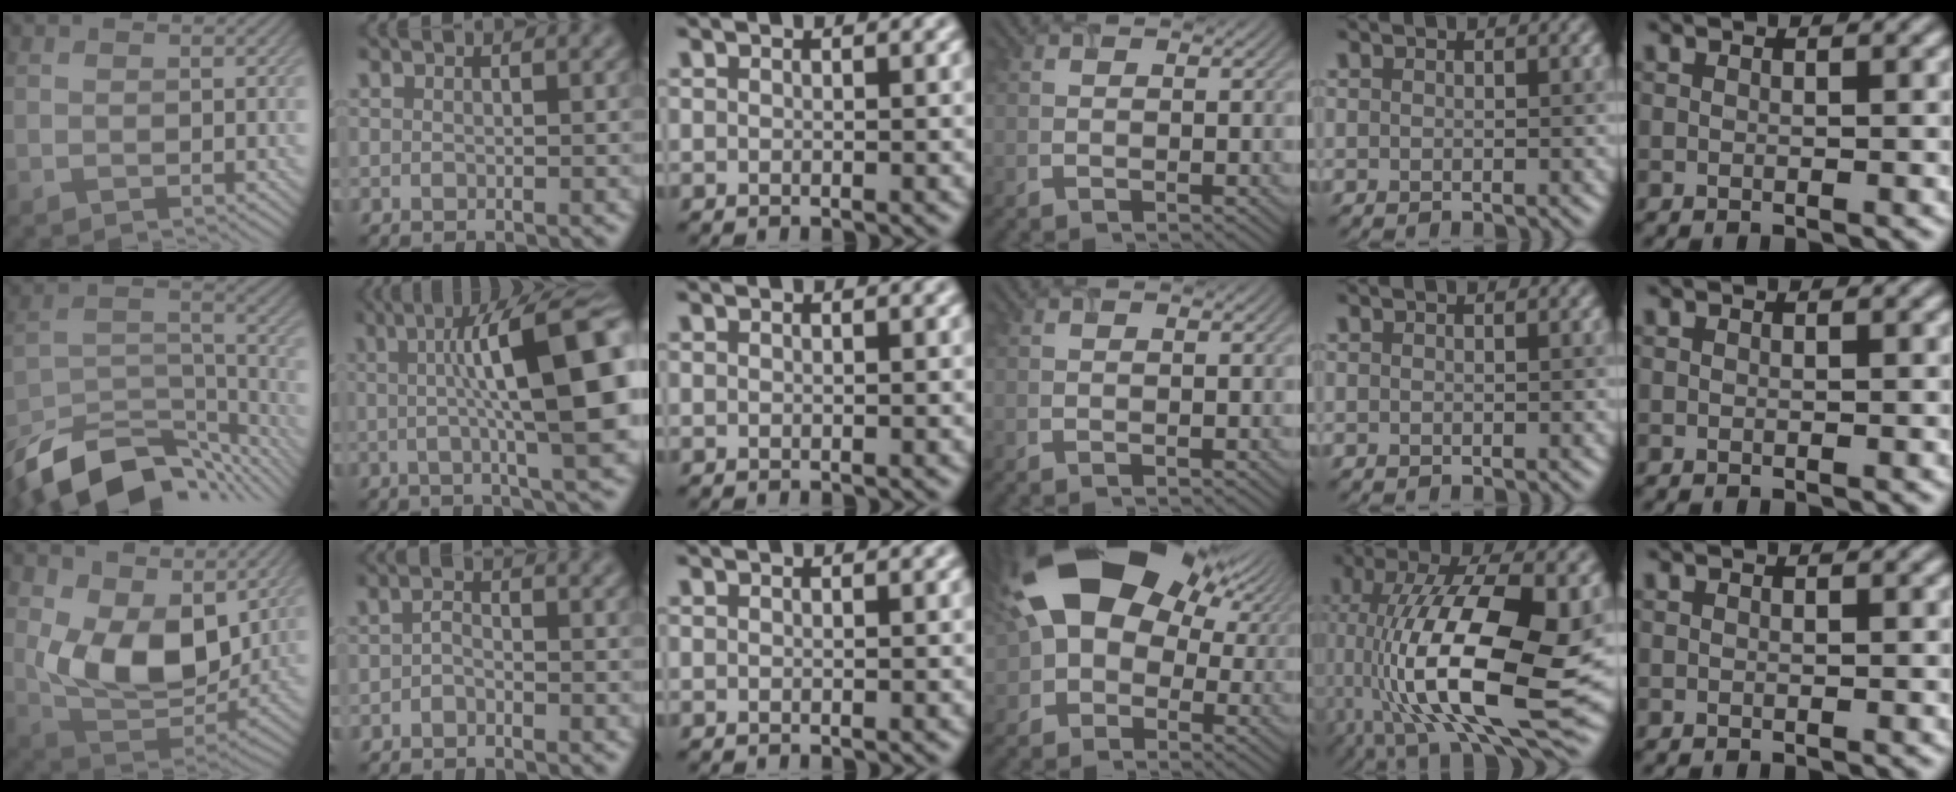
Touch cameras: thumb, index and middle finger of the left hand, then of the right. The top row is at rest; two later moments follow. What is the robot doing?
{"motion": "open", "object": "airpods case & airpods"}